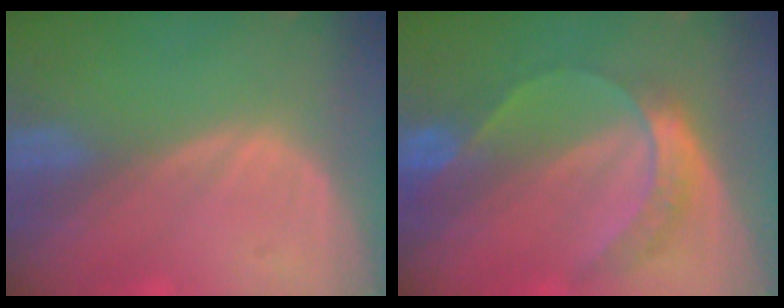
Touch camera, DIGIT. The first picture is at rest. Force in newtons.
{"total": 7.4, "press": 6.2, "slide": 4.0}